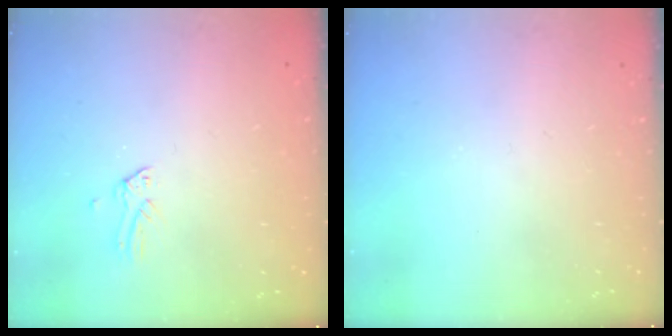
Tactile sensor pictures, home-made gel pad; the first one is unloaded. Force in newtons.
{"total": 0.0}